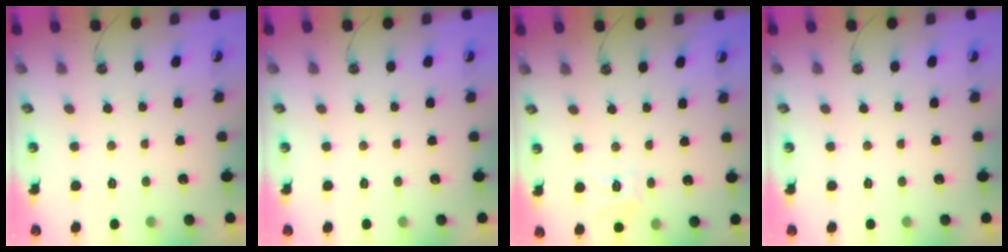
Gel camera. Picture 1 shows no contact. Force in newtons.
{"total": 0.0}
{"total": 8.9, "press": 8.9, "slide": 1.1}
{"total": 0.0}